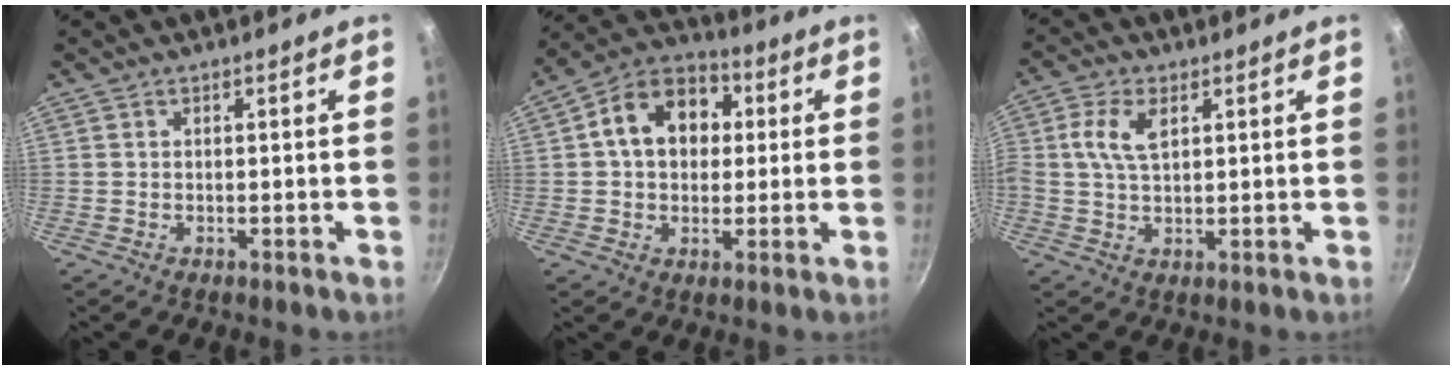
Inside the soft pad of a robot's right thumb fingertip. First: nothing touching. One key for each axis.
{"total": 13.7, "fx": 2.4, "fy": 10.3, "fz": 8.7, "tx": -0.107, "ty": 0.024, "tz": 0.022}
{"total": 6.4, "fx": 1.8, "fy": 3.6, "fz": 5.0, "tx": -0.096, "ty": 0.002, "tz": 0.033}